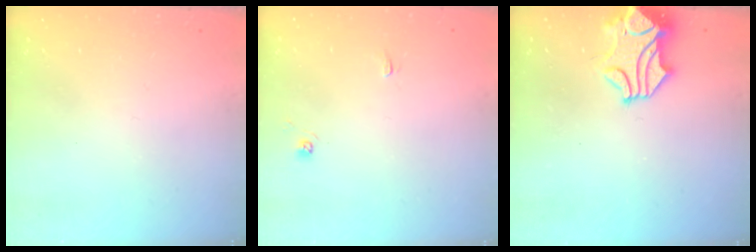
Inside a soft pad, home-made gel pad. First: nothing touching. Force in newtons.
{"total": 2.6, "press": 2.5, "slide": 0.3}
{"total": 1.4, "press": 0.6, "slide": 1.3}